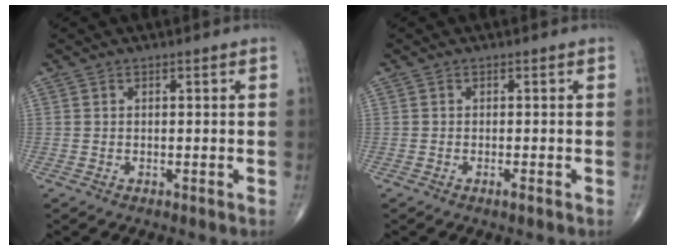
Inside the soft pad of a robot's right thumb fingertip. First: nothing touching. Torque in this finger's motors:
{"motor_torque": [0.18, -0.03, 0.17, 0.06, 0.08]}